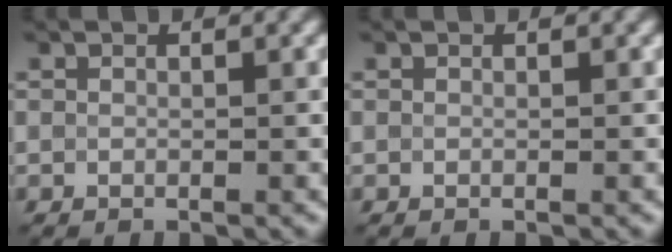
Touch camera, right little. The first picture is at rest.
{"total": 0.0}